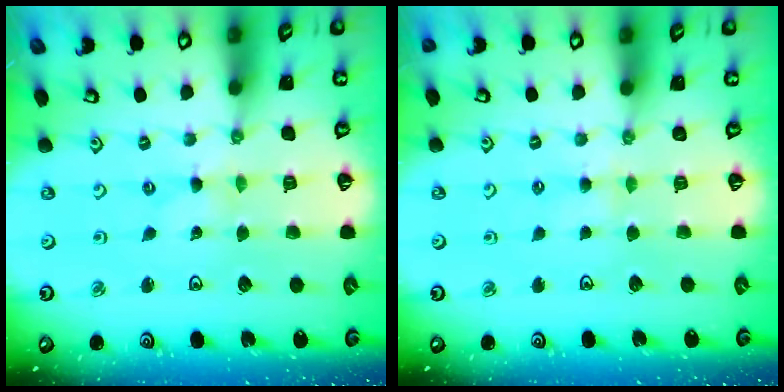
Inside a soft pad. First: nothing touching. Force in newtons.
{"total": 3.0, "press": 3.0, "slide": 0.5}